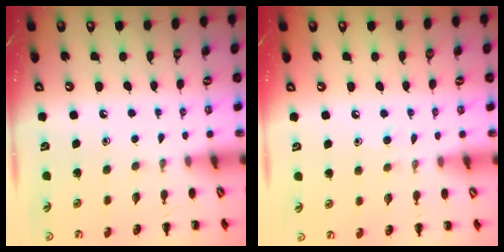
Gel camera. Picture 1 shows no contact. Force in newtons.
{"total": 3.7, "press": 3.5, "slide": 1.2}